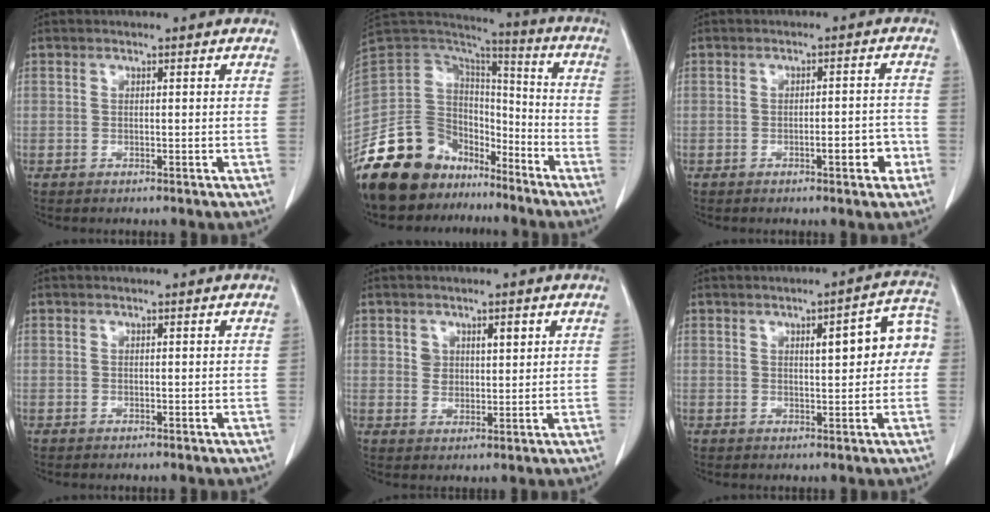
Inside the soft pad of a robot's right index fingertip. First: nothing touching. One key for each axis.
{"total": 18.8, "fx": -13.9, "fy": 11.4, "fz": 5.8, "tx": -0.118, "ty": 0.069, "tz": -0.238}
{"total": 4.2, "fx": -2.0, "fy": 0.9, "fz": 3.6, "tx": -0.047, "ty": 0.006, "tz": -0.025}
{"total": 0.0}
{"total": 3.3, "fx": 1.5, "fy": 2.2, "fz": 1.9, "tx": -0.028, "ty": 0.006, "tz": 0.028}
{"total": 7.8, "fx": 1.1, "fy": 2.0, "fz": 7.4, "tx": -0.092, "ty": 0.030, "tz": 0.012}